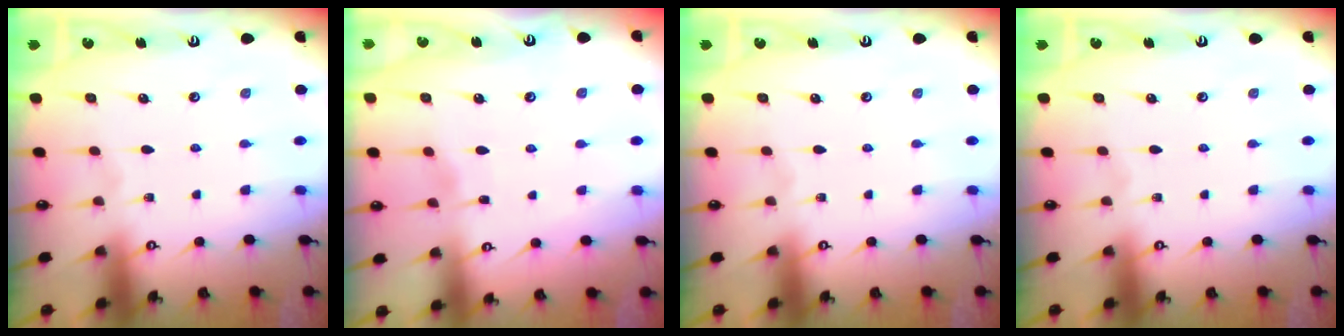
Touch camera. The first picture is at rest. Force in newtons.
{"total": 2.8, "press": 2.8, "slide": 0.4}
{"total": 0.0}
{"total": 0.0}